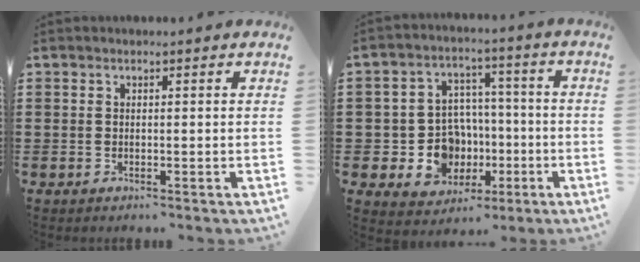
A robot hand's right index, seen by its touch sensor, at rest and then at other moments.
{"total": 10.0, "force": [-1.9, 8.6, 4.6], "torque": [-0.115, 0.005, -0.024]}